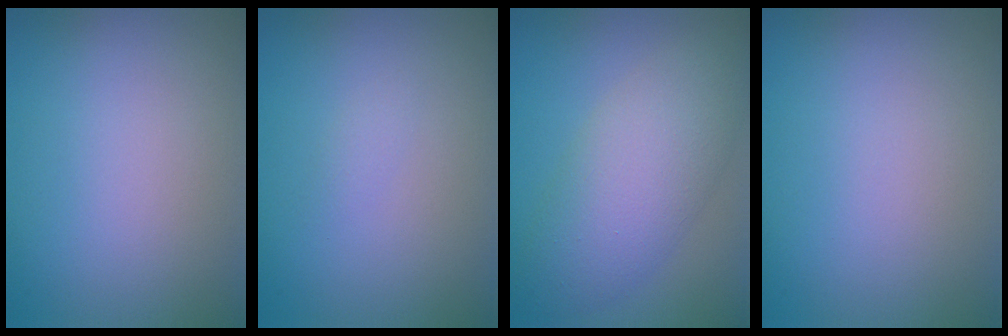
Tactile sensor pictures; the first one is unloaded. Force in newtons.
{"total": 0.6, "press": 0.6, "slide": 0.1}
{"total": 6.2, "press": 6.2, "slide": 0.1}
{"total": 0.0}